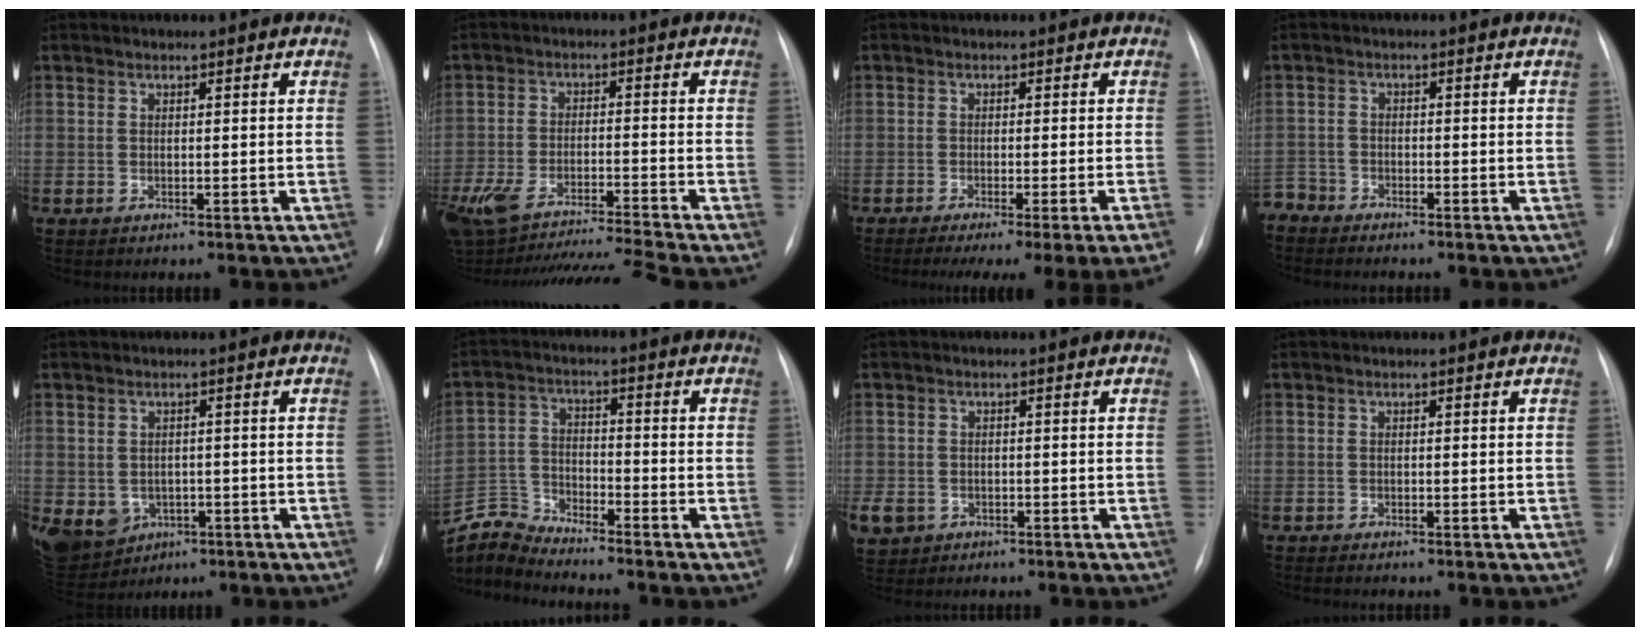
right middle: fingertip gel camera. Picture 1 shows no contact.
{"total": 18.8, "force": [-16.5, -0.3, 9.1], "torque": [-0.194, -0.026, -0.266]}
{"total": 12.6, "force": [-9.9, -1.3, 7.7], "torque": [-0.072, -0.030, -0.132]}
{"total": 3.4, "force": [-3.3, 0.7, -0.6], "torque": [0.012, -0.010, -0.064]}
{"total": 14.6, "force": [-5.6, 12.1, 5.7], "torque": [-0.168, 0.003, -0.066]}
{"total": 7.3, "force": [-7.2, -0.6, -0.4], "torque": [-0.005, 0.002, -0.141]}
{"total": 6.3, "force": [-3.4, 5.0, 1.8], "torque": [-0.058, -0.002, -0.051]}
{"total": 1.6, "force": [-1.4, 0.0, 0.7], "torque": [-0.015, -0.005, -0.018]}